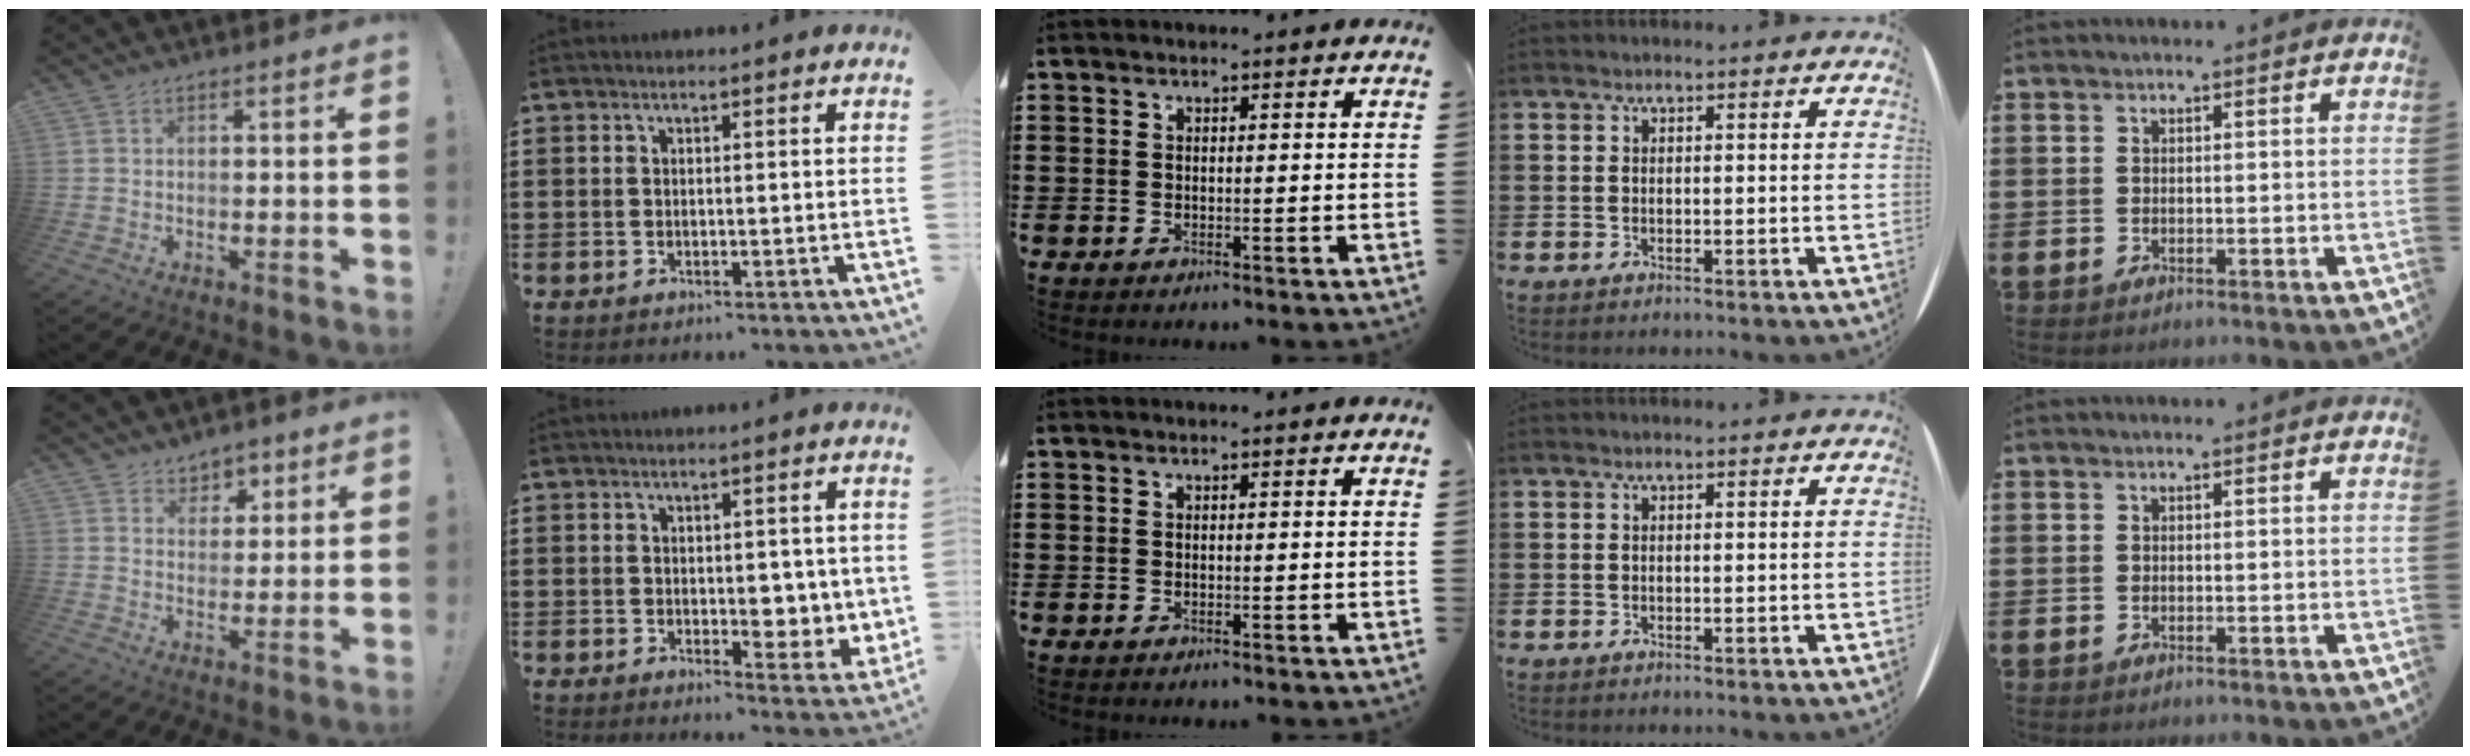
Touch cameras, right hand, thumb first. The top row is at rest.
{"thumb": {"total": 5.3, "force": [3.3, 4.1, 0.2], "torque": [0.005, -0.026, 0.064]}, "index": {"total": 4.3, "force": [0.6, 3.0, 2.9], "torque": [-0.032, -0.001, 0.005]}}